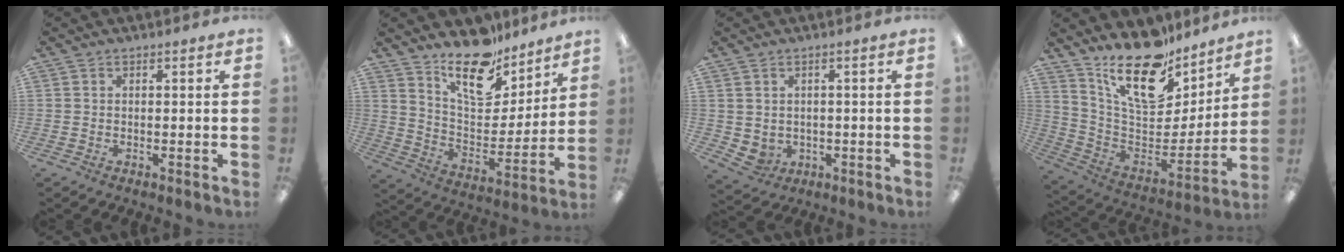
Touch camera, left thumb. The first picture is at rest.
{"total": 18.2, "force": [14.1, 8.1, 8.3], "torque": [-0.140, -0.101, 0.248]}
{"total": 2.3, "force": [1.0, 2.0, 0.5], "torque": [-0.021, -0.012, 0.018]}
{"total": 22.0, "force": [15.6, 10.0, 11.9], "torque": [-0.194, -0.108, 0.278]}